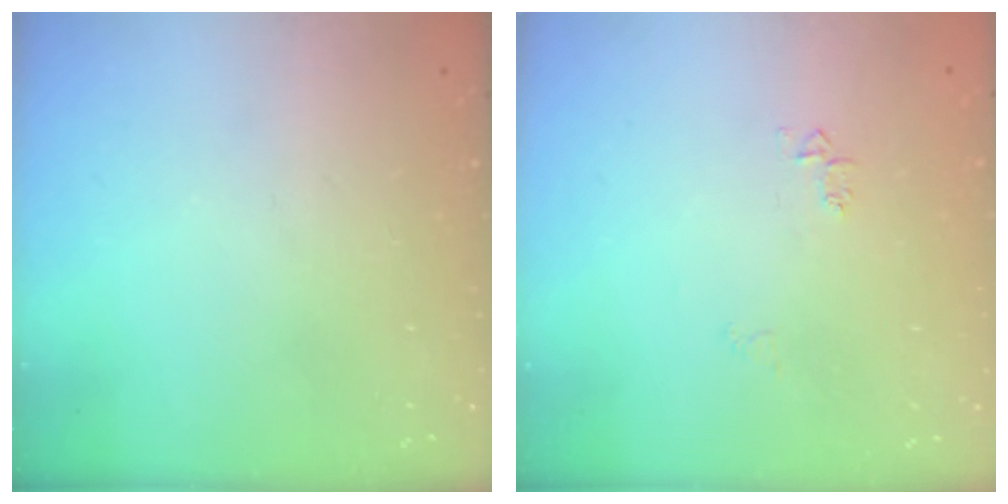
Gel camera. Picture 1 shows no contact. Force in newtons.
{"total": 4.2, "press": 4.1, "slide": 0.7}